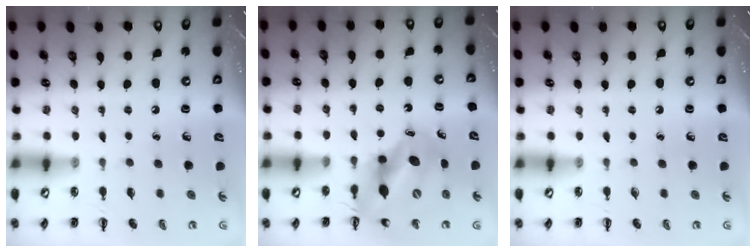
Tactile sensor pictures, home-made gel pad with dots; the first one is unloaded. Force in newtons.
{"total": 9.9, "press": 9.7, "slide": 2.0}
{"total": 0.0}